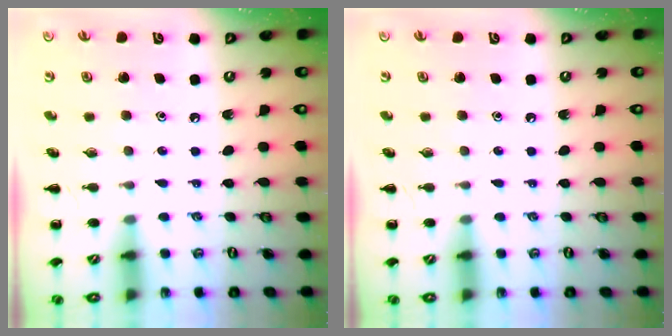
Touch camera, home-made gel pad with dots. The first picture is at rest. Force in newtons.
{"total": 0.0}